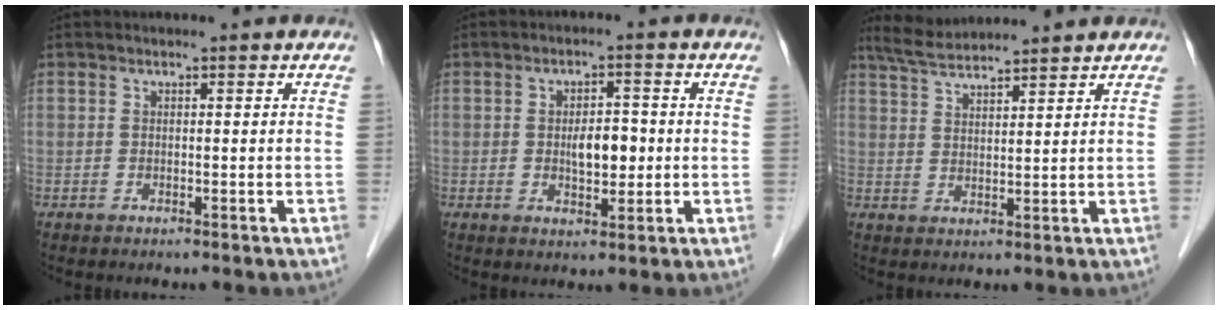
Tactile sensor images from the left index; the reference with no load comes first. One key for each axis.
{"total": 4.8, "fx": -0.2, "fy": 2.3, "fz": 4.2, "tx": -0.068, "ty": 0.002, "tz": 0.000}
{"total": 6.5, "fx": 6.2, "fy": -0.2, "fz": 1.9, "tx": -0.043, "ty": 0.028, "tz": 0.113}